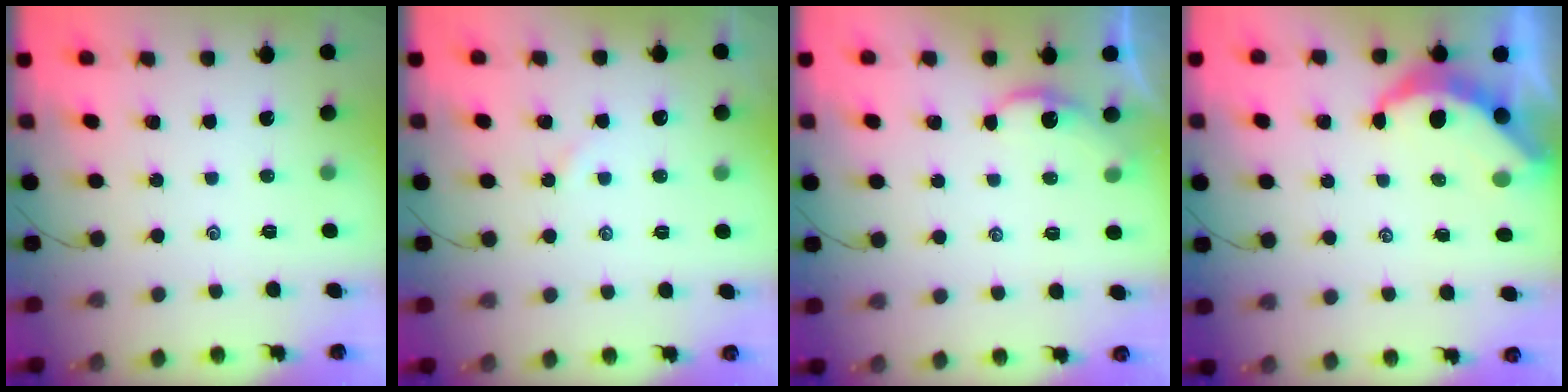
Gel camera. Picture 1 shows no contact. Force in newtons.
{"total": 2.5, "press": 2.5, "slide": 0.4}
{"total": 1.3, "press": 1.3, "slide": 0.2}
{"total": 6.8, "press": 6.8, "slide": 0.4}